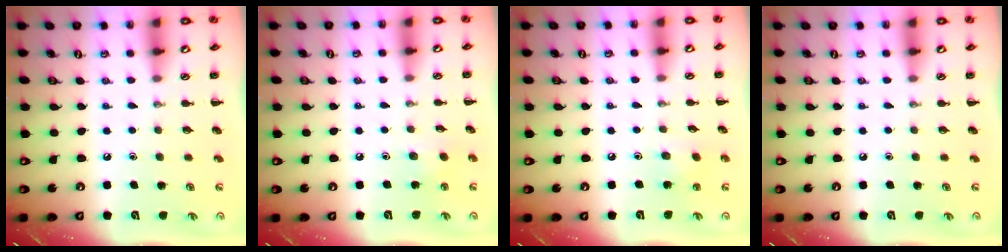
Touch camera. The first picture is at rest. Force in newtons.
{"total": 2.5, "press": 2.4, "slide": 0.8}
{"total": 4.7, "press": 4.7, "slide": 0.7}
{"total": 0.0}